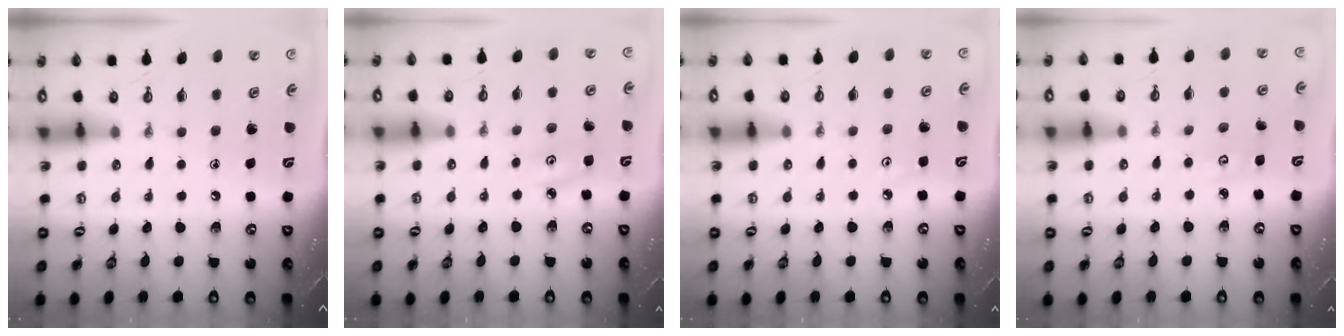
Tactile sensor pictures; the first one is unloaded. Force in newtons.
{"total": 4.5, "press": 4.4, "slide": 0.5}
{"total": 2.8, "press": 2.8, "slide": 0.4}
{"total": 3.8, "press": 3.8, "slide": 0.5}